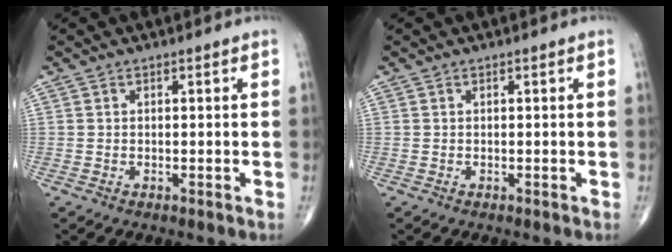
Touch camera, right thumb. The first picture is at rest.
{"total": 0.0}